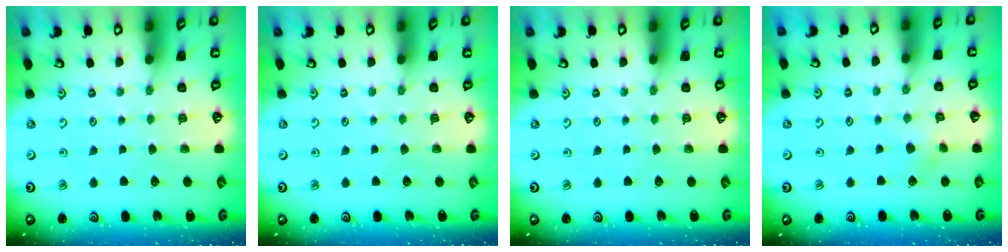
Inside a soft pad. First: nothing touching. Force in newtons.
{"total": 0.0}
{"total": 0.0}
{"total": 3.8, "press": 3.7, "slide": 0.8}